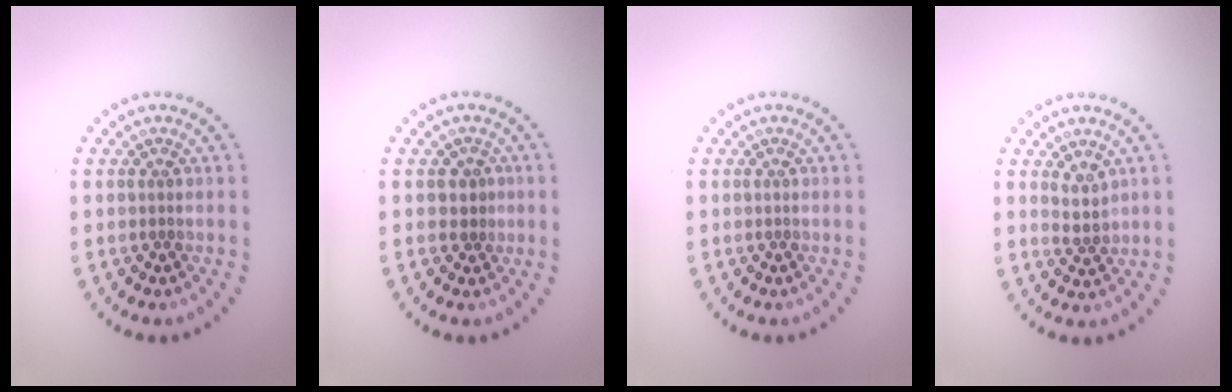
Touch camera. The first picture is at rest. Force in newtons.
{"total": 1.5, "press": 1.3, "slide": 0.7}
{"total": 0.0}
{"total": 1.7, "press": 1.4, "slide": 1.0}